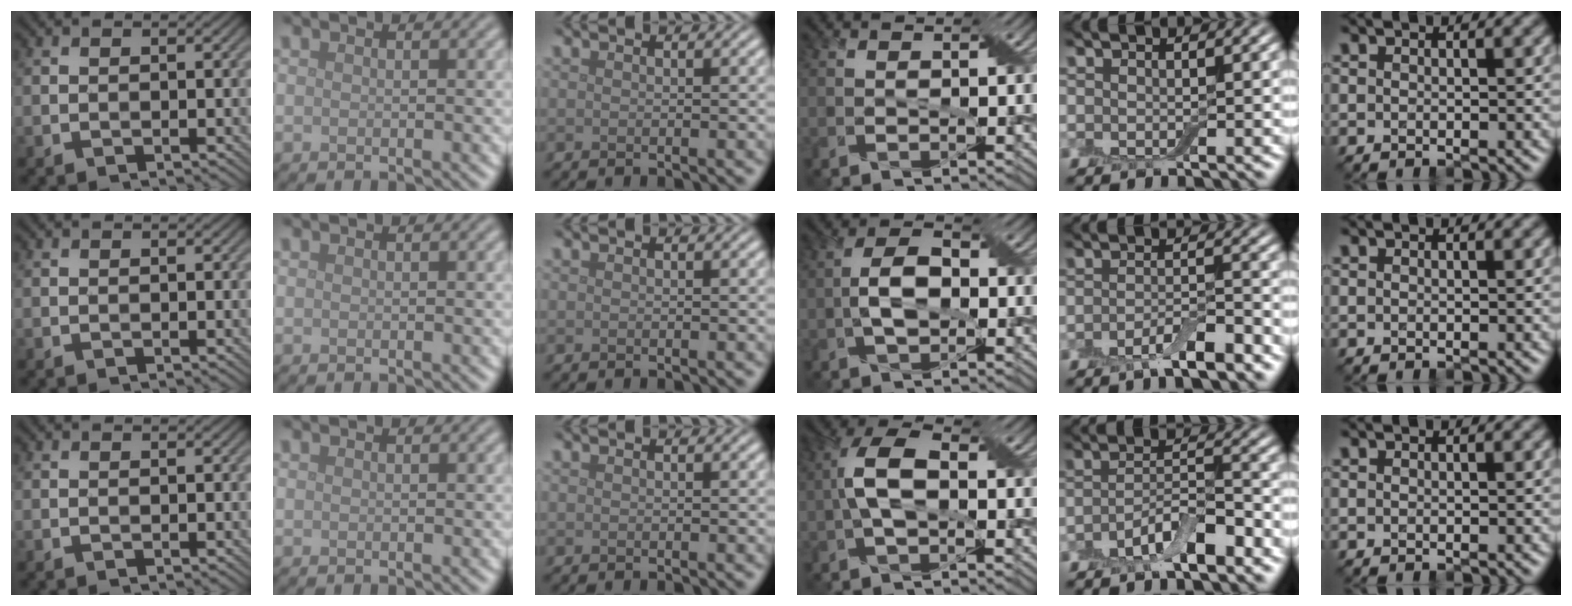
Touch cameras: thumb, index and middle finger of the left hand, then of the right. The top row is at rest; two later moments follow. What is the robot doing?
{"motion": "fold", "object": "bandage"}